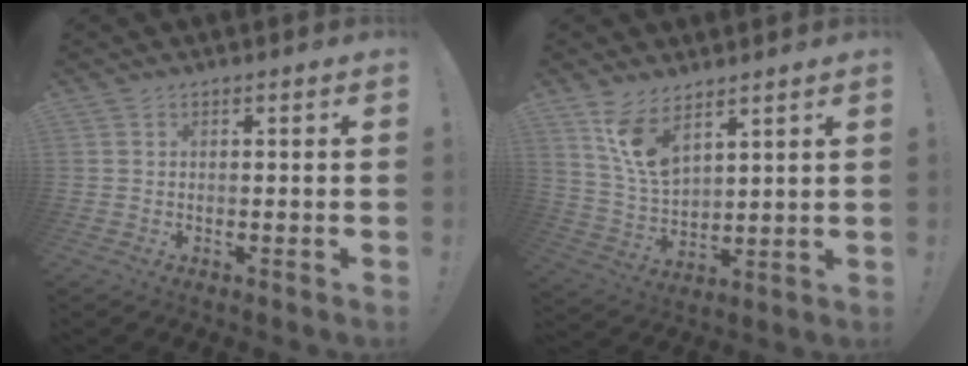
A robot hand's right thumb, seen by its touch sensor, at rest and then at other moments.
{"total": 10.9, "force": [7.4, 5.1, 6.1], "torque": [-0.123, -0.043, 0.143]}